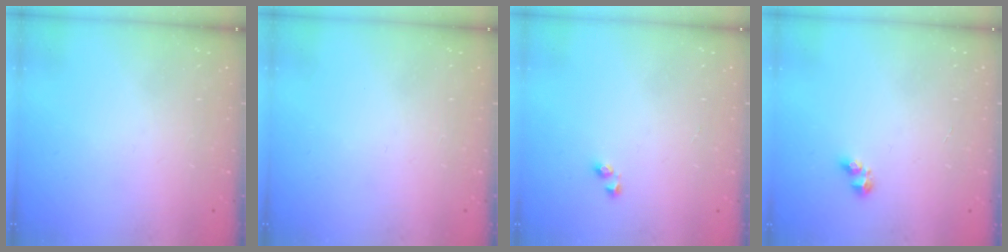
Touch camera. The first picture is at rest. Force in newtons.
{"total": 0.0}
{"total": 2.8, "press": 2.8, "slide": 0.3}
{"total": 2.6, "press": 2.5, "slide": 0.7}